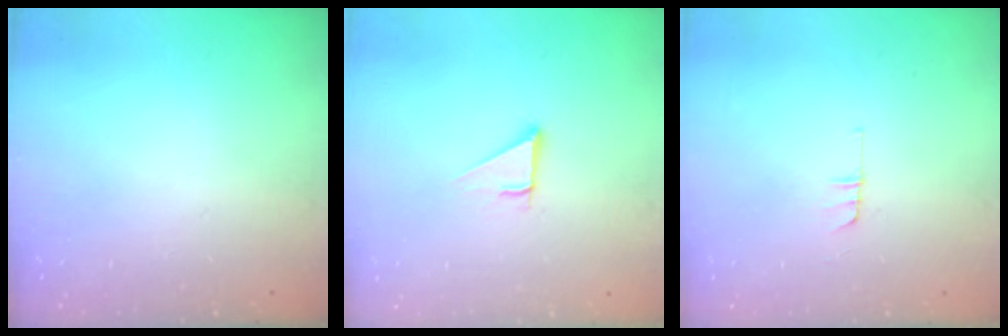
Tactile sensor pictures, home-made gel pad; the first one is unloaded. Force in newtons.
{"total": 3.0, "press": 3.0, "slide": 0.1}
{"total": 3.7, "press": 3.7, "slide": 0.4}